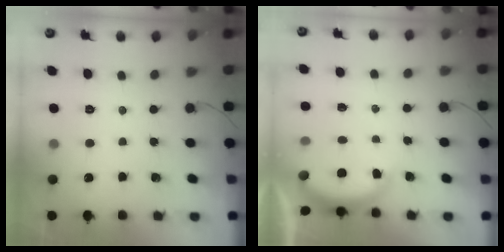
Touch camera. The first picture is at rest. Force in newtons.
{"total": 2.2, "press": 2.2, "slide": 0.5}